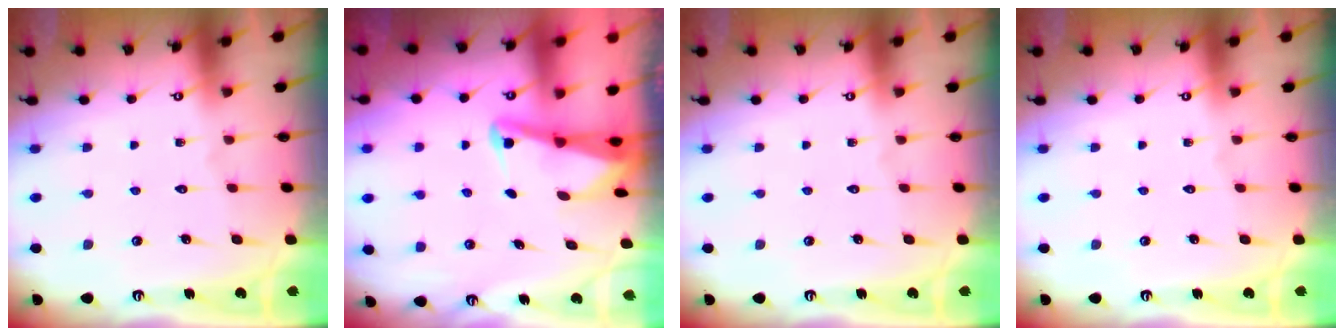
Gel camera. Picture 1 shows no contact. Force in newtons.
{"total": 2.7, "press": 2.6, "slide": 0.6}
{"total": 0.0}
{"total": 0.0}